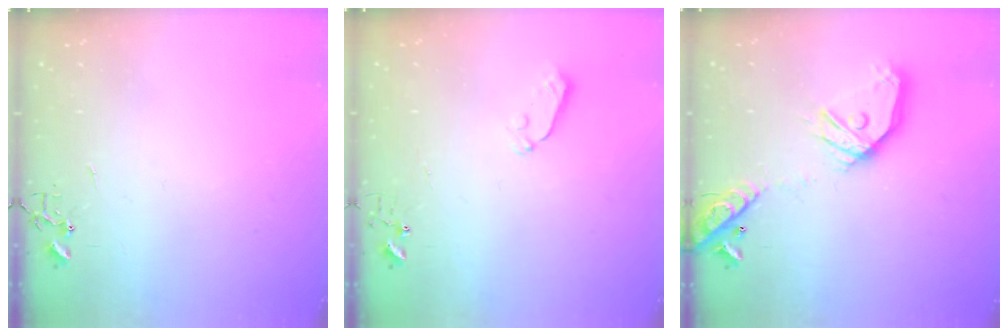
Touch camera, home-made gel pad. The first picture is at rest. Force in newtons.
{"total": 5.0, "press": 5.0, "slide": 0.4}
{"total": 18.8, "press": 18.6, "slide": 3.0}